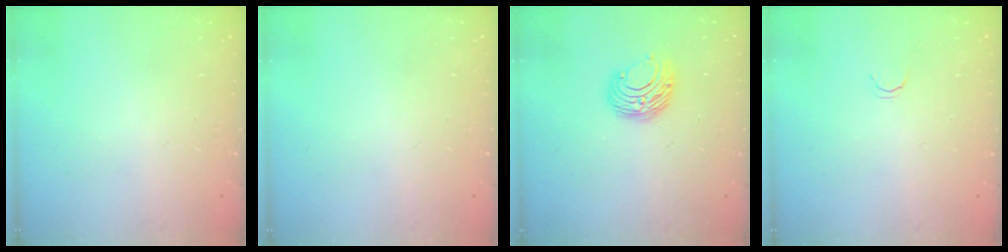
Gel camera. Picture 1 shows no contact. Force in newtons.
{"total": 0.0}
{"total": 9.0, "press": 9.0, "slide": 0.4}
{"total": 2.1, "press": 2.1, "slide": 0.4}